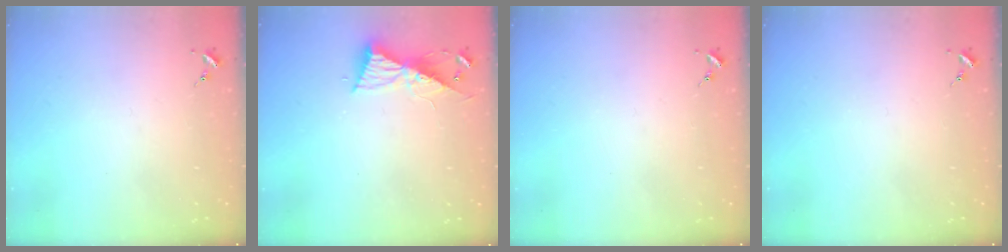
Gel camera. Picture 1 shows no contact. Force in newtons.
{"total": 9.3, "press": 9.2, "slide": 0.8}
{"total": 0.0}
{"total": 0.0}